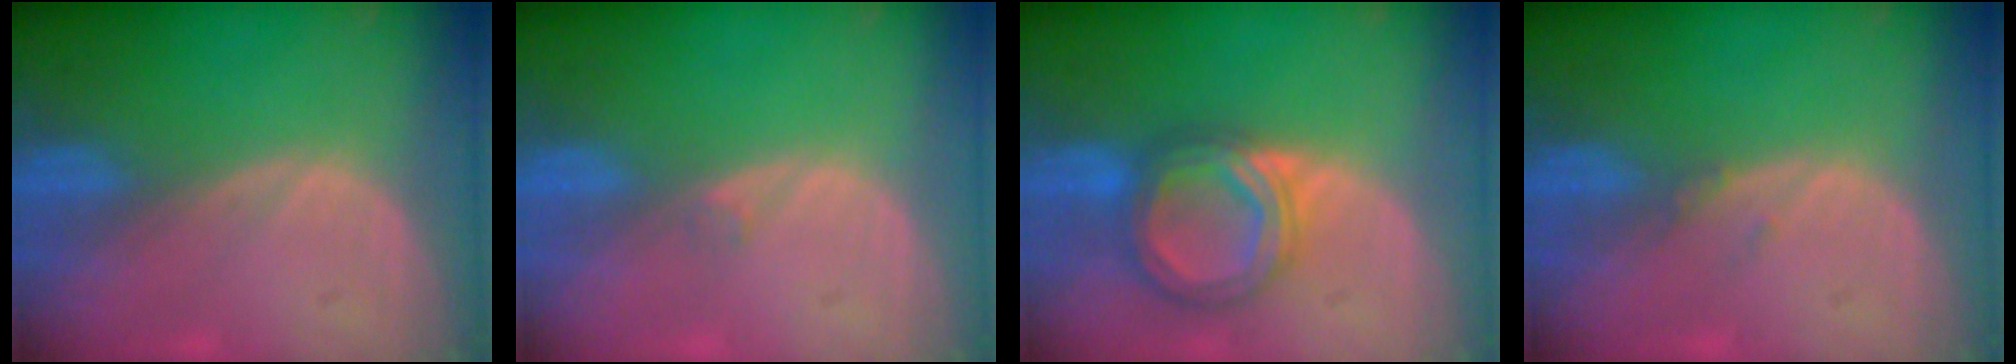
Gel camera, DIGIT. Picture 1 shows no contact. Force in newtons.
{"total": 0.5, "press": 0.5, "slide": 0.1}
{"total": 7.1, "press": 7.1, "slide": 0.5}
{"total": 0.8, "press": 0.8, "slide": 0.1}